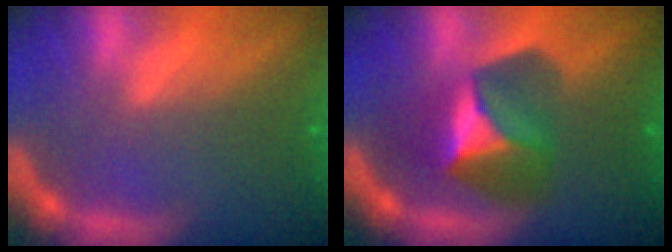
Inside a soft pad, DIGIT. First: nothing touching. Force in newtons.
{"total": 5.9}